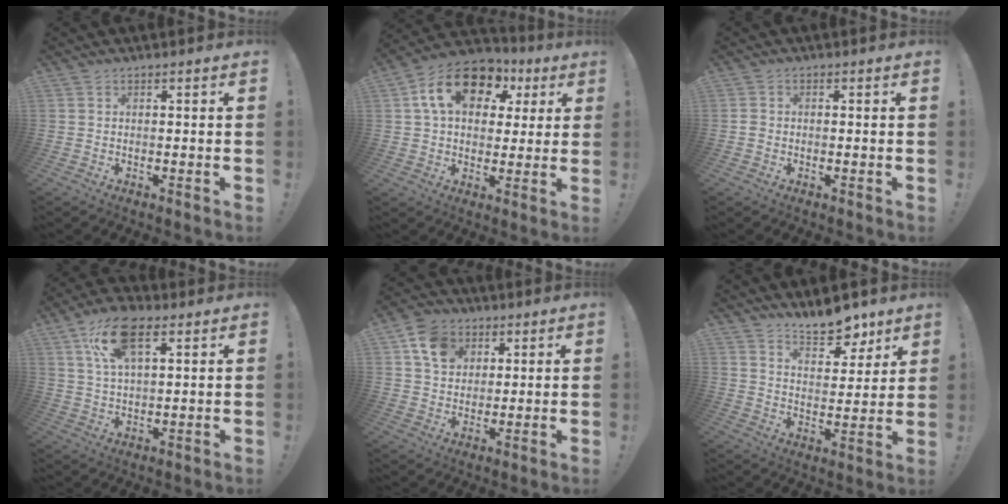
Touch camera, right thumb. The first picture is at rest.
{"total": 17.5, "force": [6.7, 11.8, 11.1], "torque": [-0.174, -0.010, 0.122]}
{"total": 1.4, "force": [-0.7, 1.1, 0.7], "torque": [-0.010, 0.005, -0.012]}
{"total": 13.1, "force": [6.1, 6.2, 9.9], "torque": [-0.162, -0.007, 0.111]}
{"total": 11.1, "force": [4.8, 8.8, 4.9], "torque": [-0.069, -0.015, 0.095]}
{"total": 10.6, "force": [8.9, 4.3, 3.9], "torque": [-0.034, -0.071, 0.162]}